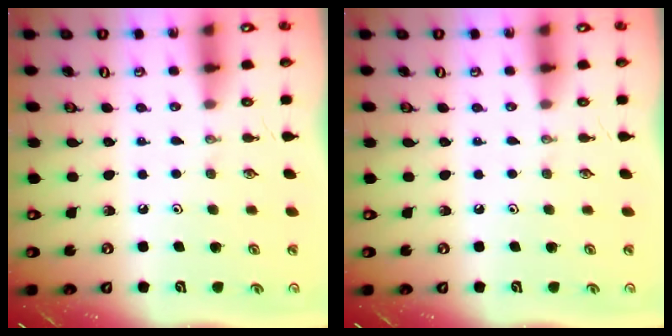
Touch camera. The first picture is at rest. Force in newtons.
{"total": 0.0}